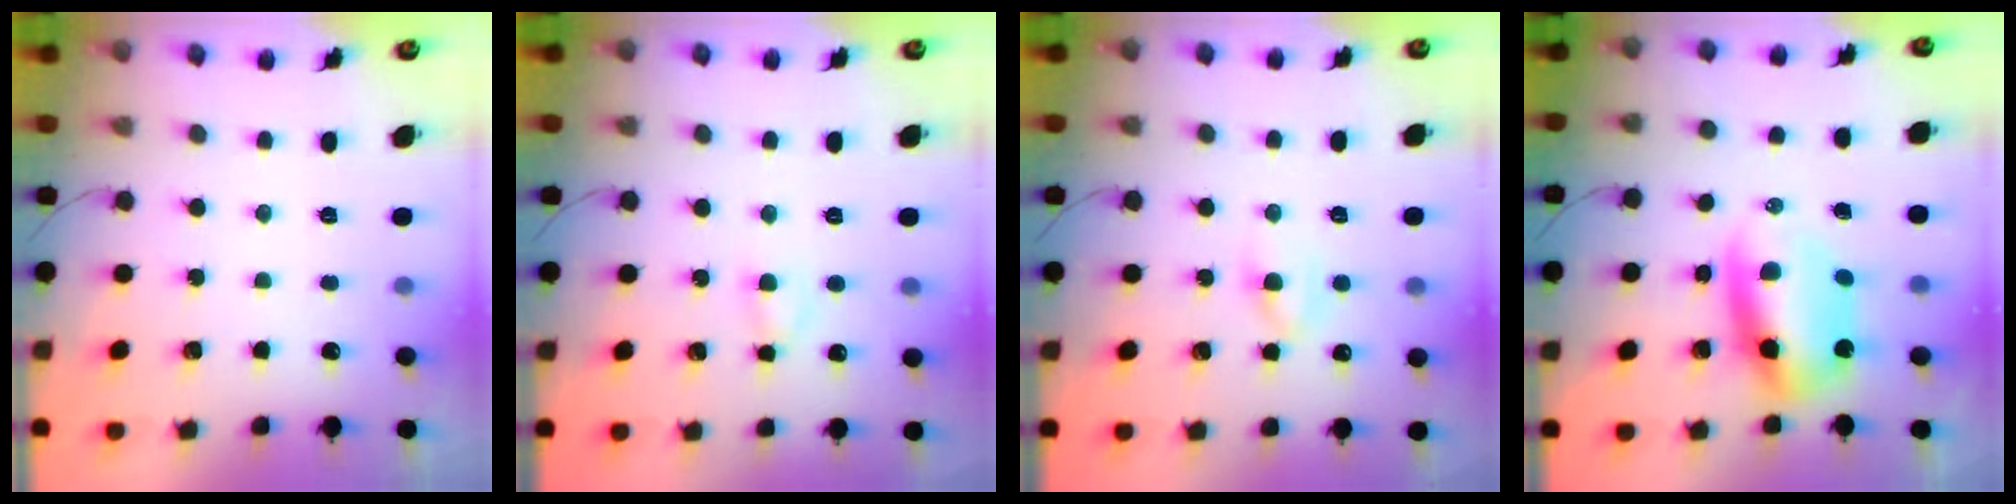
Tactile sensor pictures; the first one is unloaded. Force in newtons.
{"total": 3.4, "press": 3.2, "slide": 1.2}
{"total": 4.8, "press": 4.6, "slide": 1.6}
{"total": 9.8, "press": 9.5, "slide": 2.6}